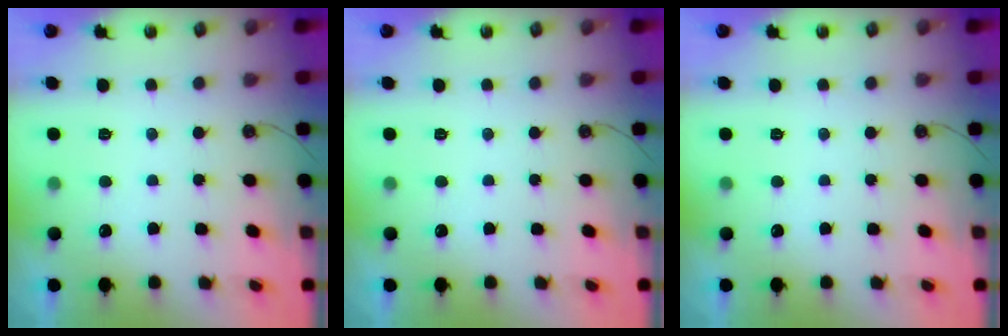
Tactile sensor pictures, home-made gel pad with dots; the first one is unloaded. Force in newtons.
{"total": 0.0}
{"total": 0.0}